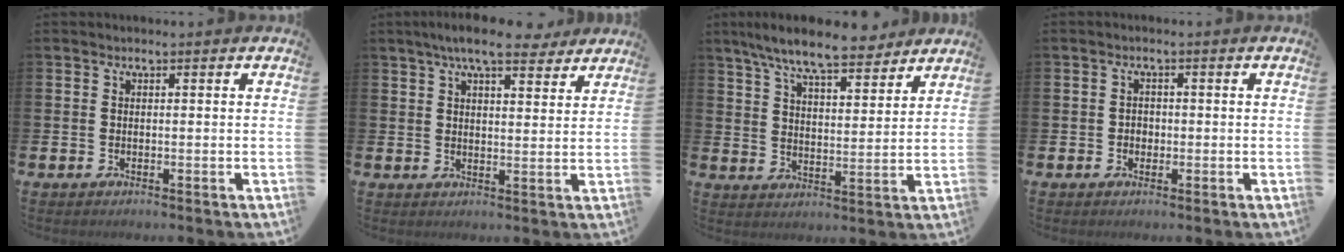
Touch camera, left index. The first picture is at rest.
{"total": 7.3, "force": [6.3, 1.6, 3.4], "torque": [-0.059, -0.021, 0.109]}
{"total": 9.3, "force": [8.4, 1.5, 3.7], "torque": [-0.091, -0.037, 0.153]}
{"total": 1.4, "force": [-0.3, 1.3, 0.4], "torque": [0.005, 0.000, -0.011]}